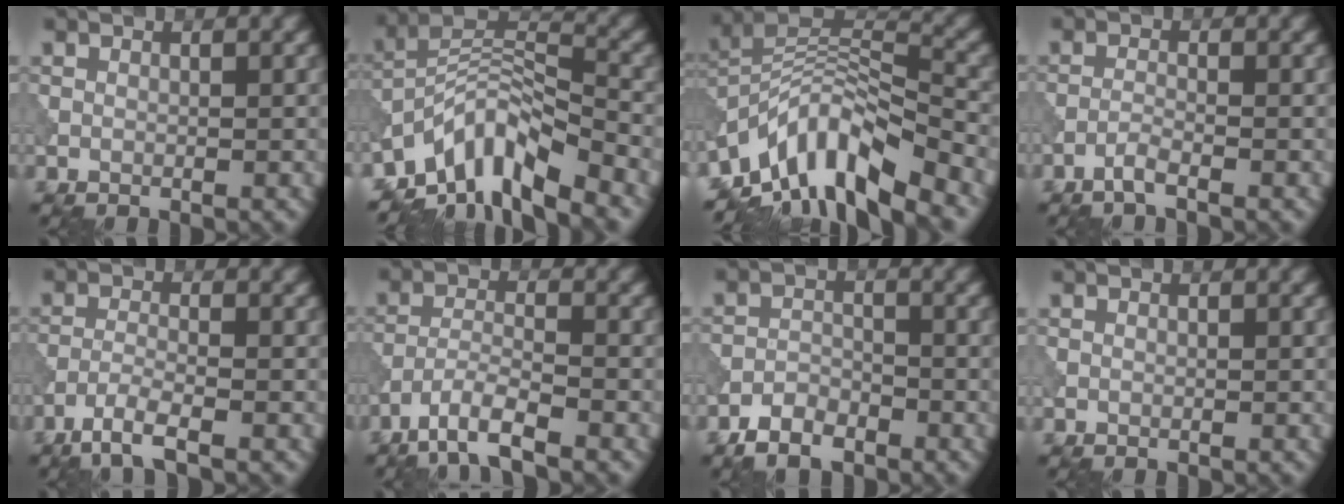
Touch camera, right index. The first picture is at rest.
{"total": 8.6, "force": [-6.3, 2.6, 5.3], "torque": [-0.079, 0.003, -0.130]}
{"total": 9.8, "force": [-6.5, 3.5, 6.4], "torque": [-0.101, 0.005, -0.130]}
{"total": 1.5, "force": [-1.1, 0.2, 0.9], "torque": [-0.017, 0.005, -0.029]}
{"total": 3.1, "force": [-2.3, 0.4, 2.1], "torque": [-0.043, -0.002, -0.055]}
{"total": 4.6, "force": [-3.5, 0.8, 2.9], "torque": [-0.057, -0.003, -0.075]}
{"total": 3.2, "force": [-2.4, 1.5, 1.5], "torque": [-0.024, 0.001, -0.052]}
{"total": 0.0}